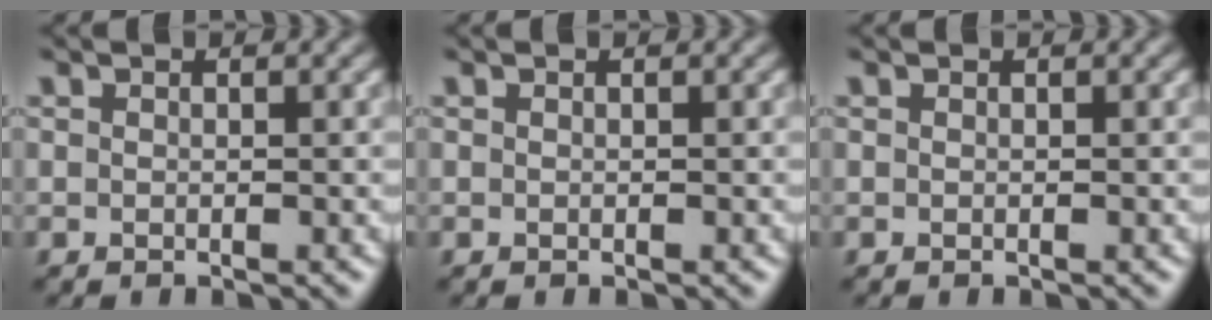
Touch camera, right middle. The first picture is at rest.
{"total": 0.0}
{"total": 0.0}